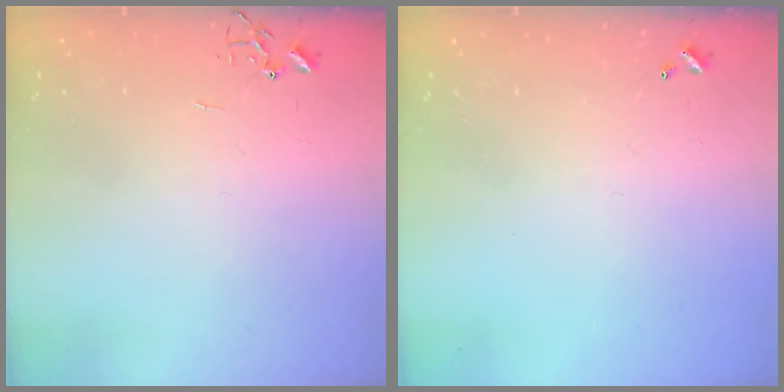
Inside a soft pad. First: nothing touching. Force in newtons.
{"total": 0.0}